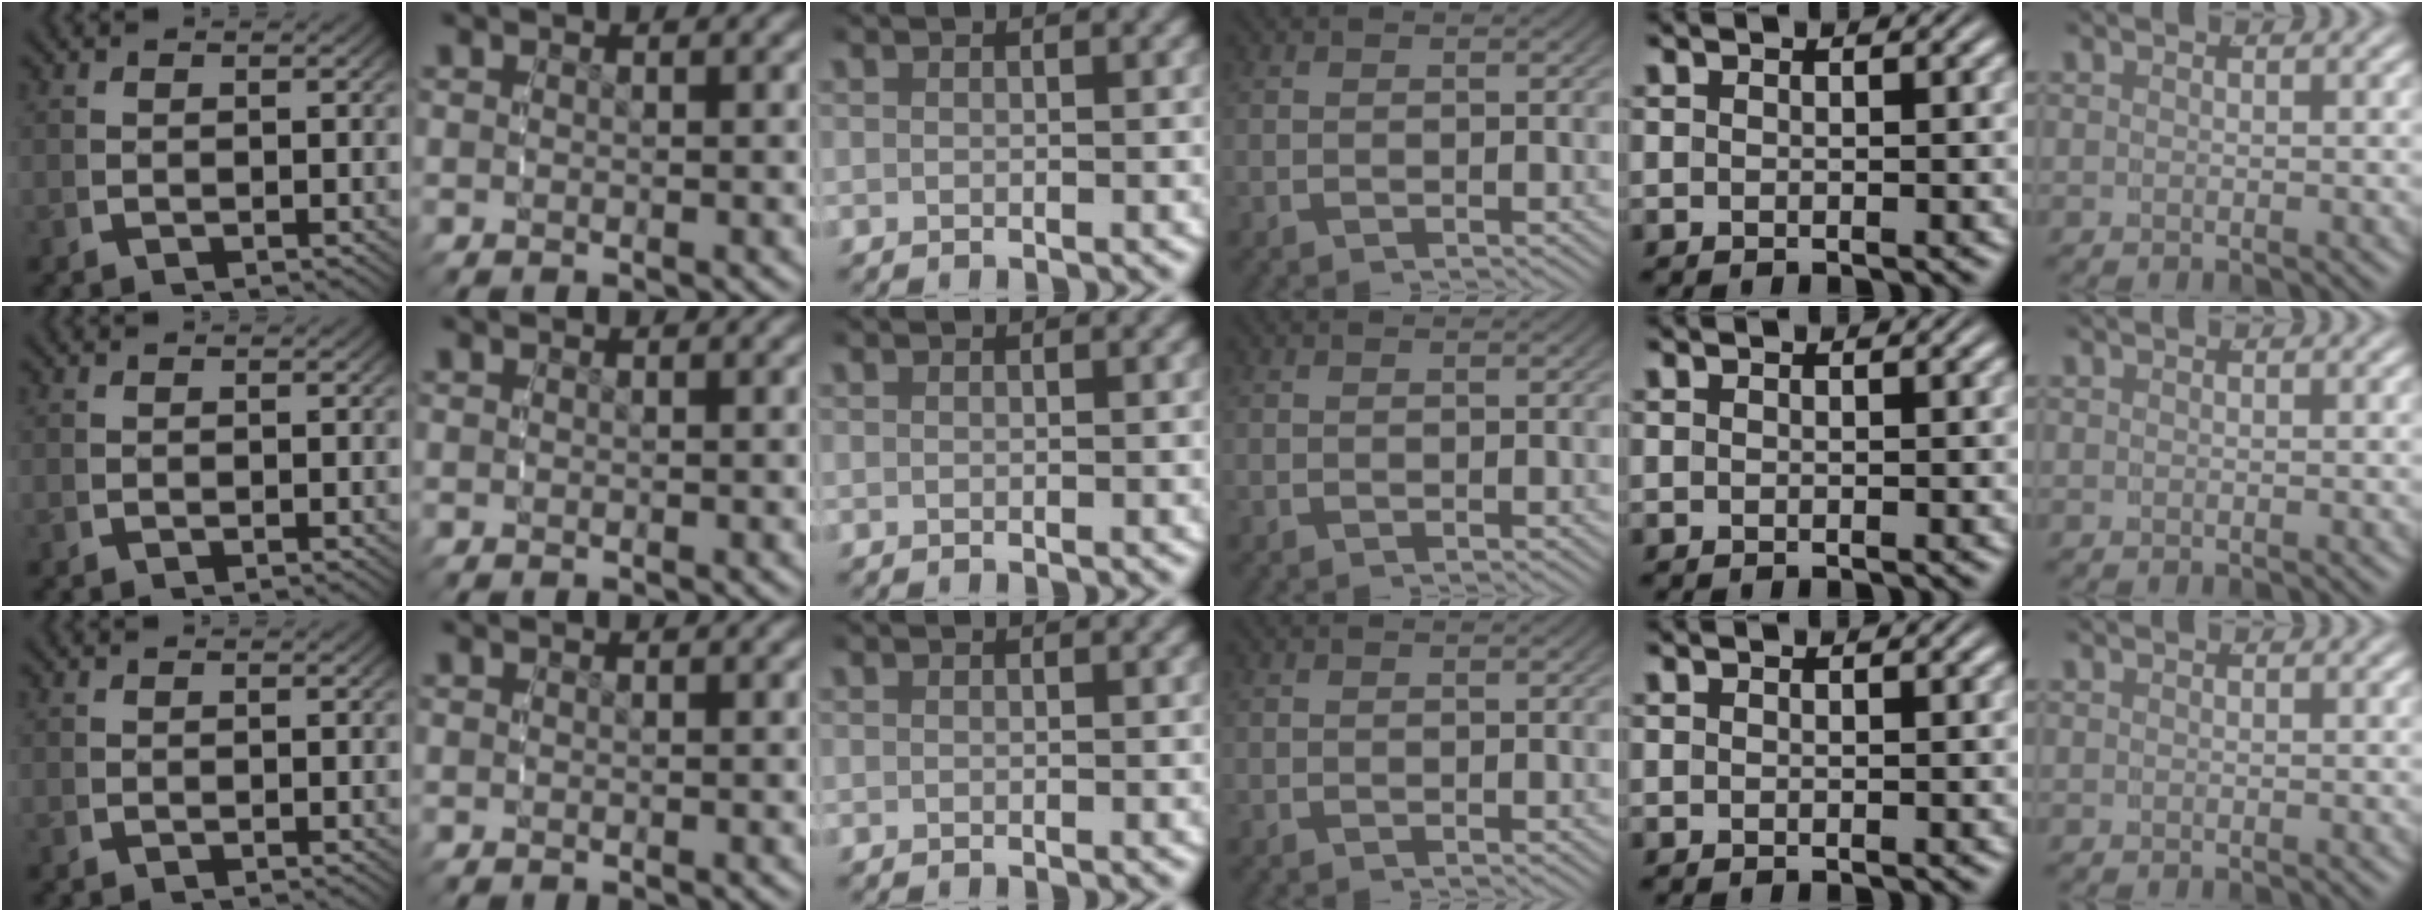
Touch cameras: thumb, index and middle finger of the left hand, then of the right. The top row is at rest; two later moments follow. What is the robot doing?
{"motion": "reach", "object": "pen bag"}